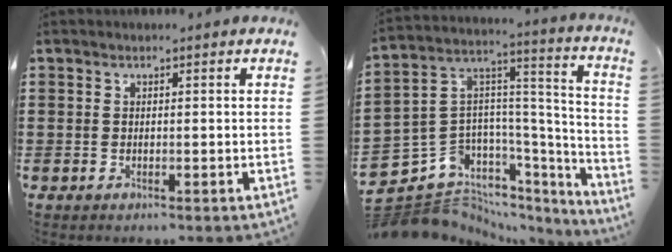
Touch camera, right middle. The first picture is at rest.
{"total": 8.3, "force": [-5.9, 5.9, 0.8], "torque": [-0.056, -0.011, -0.111]}